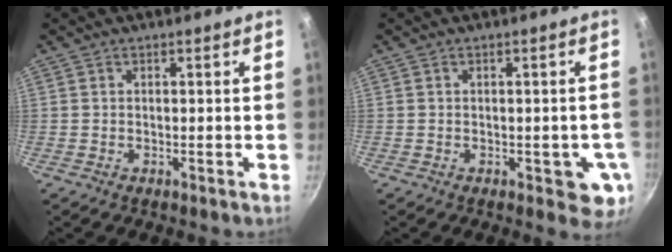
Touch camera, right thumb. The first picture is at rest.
{"total": 6.0, "force": [-1.3, 3.0, 5.0], "torque": [-0.032, -0.001, -0.014]}